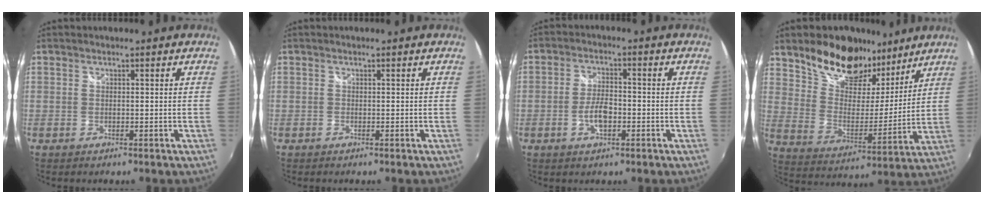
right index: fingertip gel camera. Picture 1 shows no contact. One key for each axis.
{"total": 0.0}
{"total": 5.3, "fx": -1.9, "fy": 2.5, "fz": 4.3, "tx": -0.088, "ty": 0.003, "tz": -0.032}
{"total": 18.3, "fx": 13.0, "fy": 9.9, "fz": 8.3, "tx": -0.161, "ty": 0.024, "tz": 0.233}